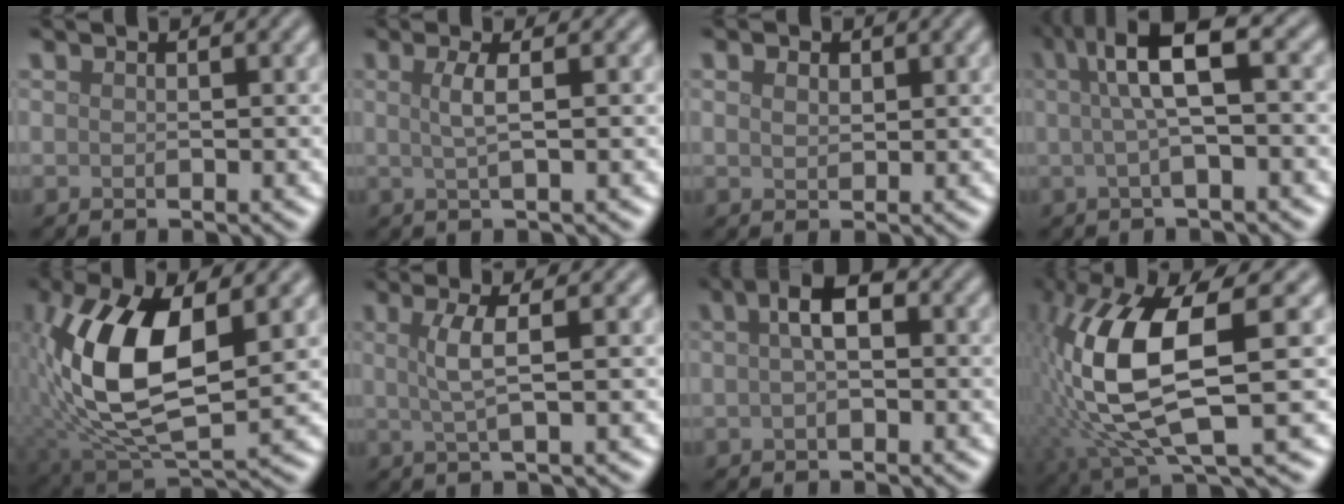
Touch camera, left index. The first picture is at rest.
{"total": 2.2, "force": [0.4, 0.6, 2.1], "torque": [-0.038, 0.001, 0.002]}
{"total": 1.3, "force": [0.9, 0.8, 0.5], "torque": [-0.010, 0.007, 0.009]}
{"total": 6.1, "force": [1.3, 1.7, 5.7], "torque": [-0.090, 0.021, 0.013]}
{"total": 11.9, "force": [1.4, 5.6, 10.4], "torque": [-0.216, 0.001, 0.025]}
{"total": 3.0, "force": [0.6, 0.7, 2.8], "torque": [-0.052, 0.001, 0.008]}
{"total": 3.1, "force": [0.4, 1.3, 2.8], "torque": [-0.048, 0.010, 0.000]}
{"total": 12.0, "force": [0.9, 3.8, 11.3], "torque": [-0.235, -0.009, 0.022]}